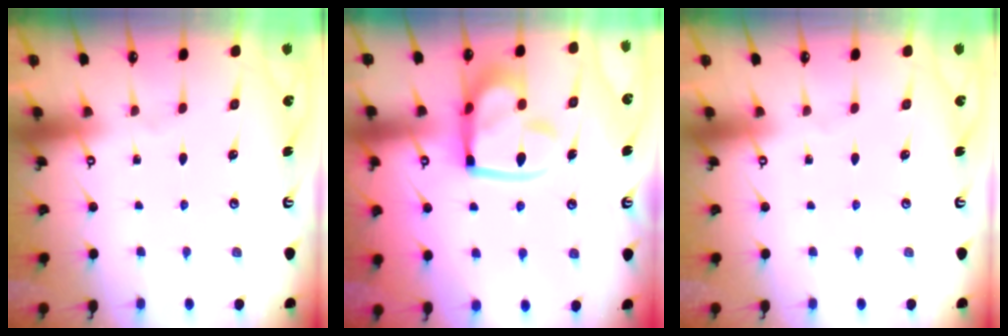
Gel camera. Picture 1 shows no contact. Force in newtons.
{"total": 16.5, "press": 16.4, "slide": 1.9}
{"total": 0.0}